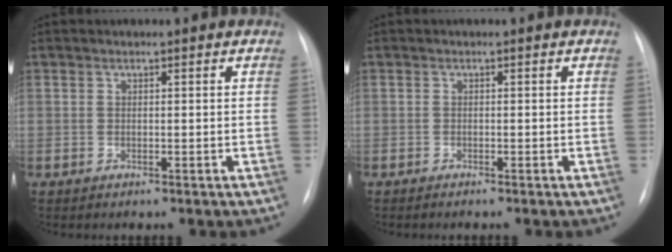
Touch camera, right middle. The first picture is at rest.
{"total": 0.8, "force": [-0.7, 0.0, 0.4], "torque": [-0.008, -0.002, -0.009]}